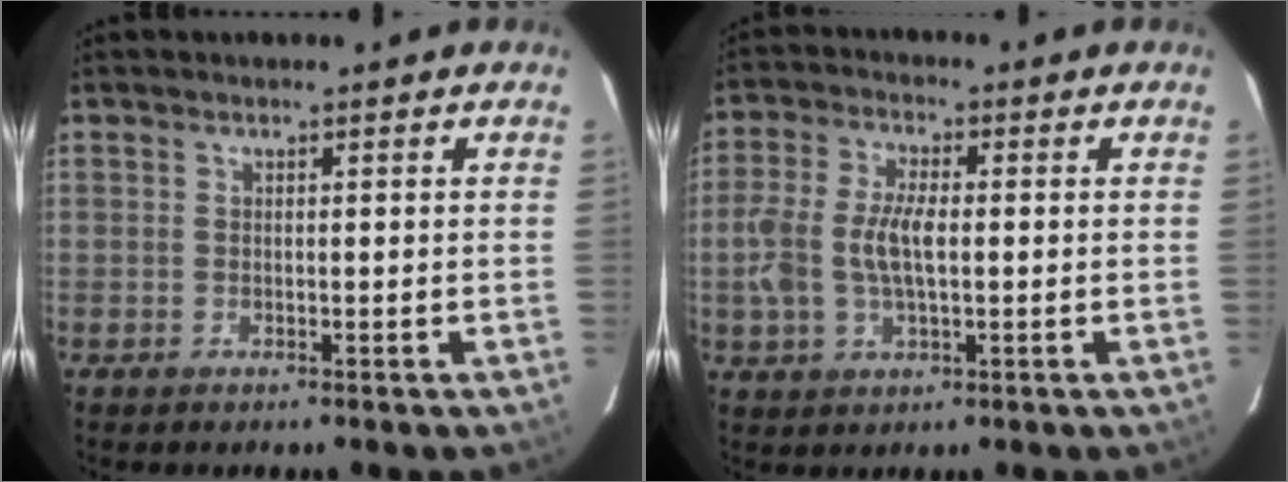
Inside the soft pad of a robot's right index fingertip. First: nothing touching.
{"total": 9.1, "force": [-0.6, 4.3, 8.0], "torque": [-0.166, 0.005, -0.012]}